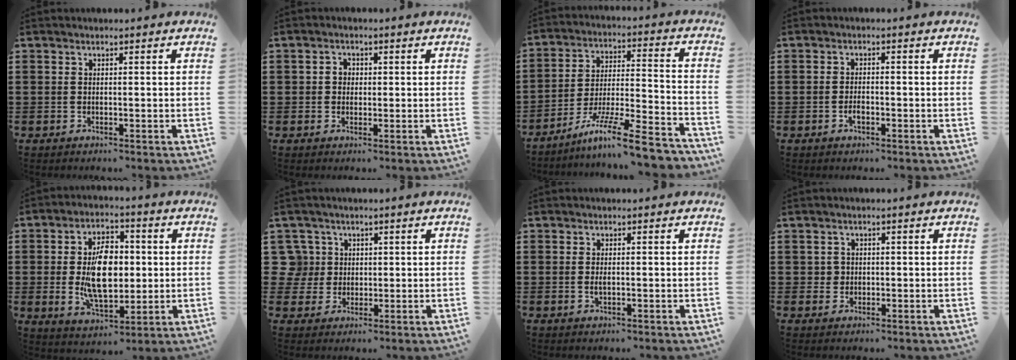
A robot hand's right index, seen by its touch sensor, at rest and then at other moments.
{"total": 1.8, "force": [0.1, 1.6, 0.7], "torque": [-0.018, 0.009, 0.000]}
{"total": 11.9, "force": [-9.3, 0.8, 7.4], "torque": [-0.122, 0.014, -0.177]}
{"total": 1.9, "force": [-0.8, 0.7, 1.6], "torque": [-0.033, -0.003, -0.013]}
{"total": 10.5, "force": [0.1, 5.9, 8.7], "torque": [-0.160, 0.000, -0.001]}
{"total": 5.0, "force": [0.9, 4.9, 0.9], "torque": [-0.047, 0.015, 0.014]}
{"total": 1.1, "force": [0.0, 0.3, 1.0], "torque": [-0.022, -0.003, 0.001]}
{"total": 1.4, "force": [0.2, 1.3, 0.4], "torque": [-0.014, 0.005, 0.005]}